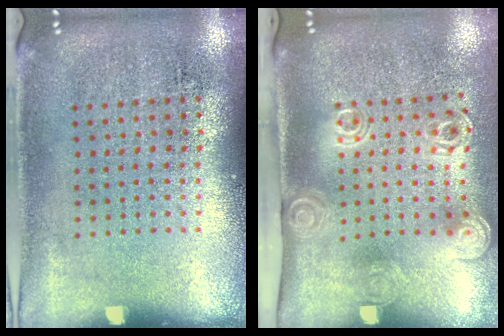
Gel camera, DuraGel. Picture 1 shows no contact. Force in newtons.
{"total": 2.1, "press": 1.4, "slide": 1.5}